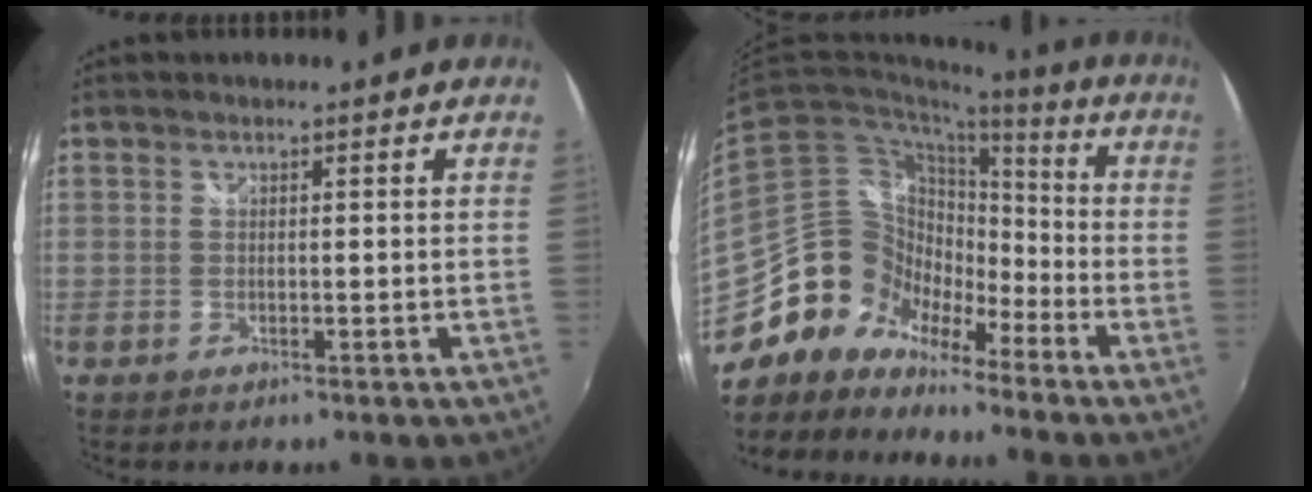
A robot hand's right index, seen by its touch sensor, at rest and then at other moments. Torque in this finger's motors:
{"motor_torque": [0.36, -0.32, -0.01, -0.21]}